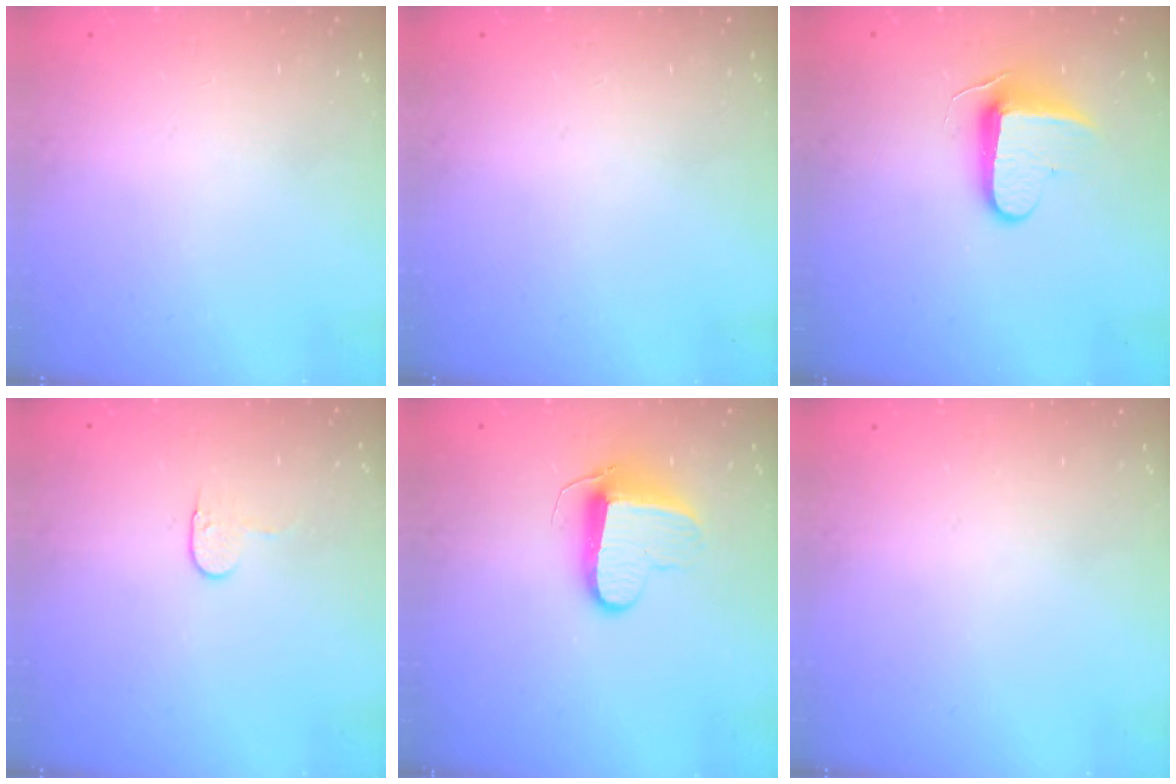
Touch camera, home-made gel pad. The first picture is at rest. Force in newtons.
{"total": 0.0}
{"total": 8.7, "press": 8.7, "slide": 0.9}
{"total": 3.8, "press": 3.7, "slide": 0.4}
{"total": 9.8, "press": 9.8, "slide": 0.4}
{"total": 0.0}